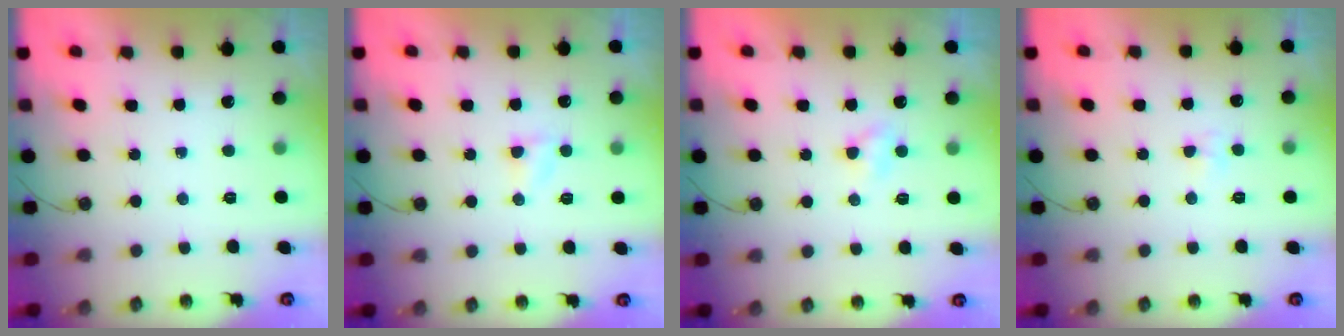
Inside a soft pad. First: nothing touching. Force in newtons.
{"total": 2.7, "press": 2.7, "slide": 0.3}
{"total": 3.8, "press": 3.7, "slide": 0.7}
{"total": 2.9, "press": 2.8, "slide": 0.5}